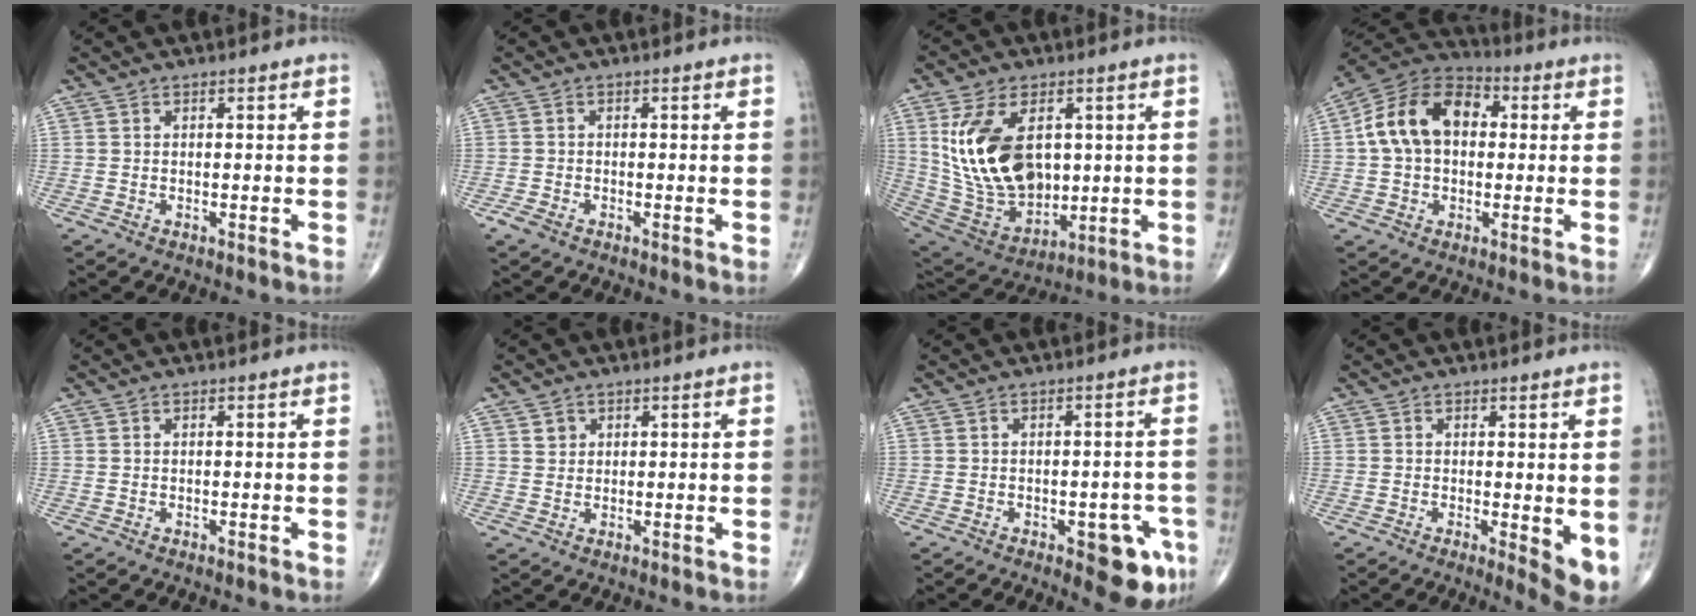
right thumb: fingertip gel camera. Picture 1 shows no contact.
{"total": 2.1, "force": [-1.1, 1.1, 1.5], "torque": [-0.033, -0.001, -0.024]}
{"total": 20.0, "force": [3.6, 12.5, 15.3], "torque": [-0.271, -0.020, 0.091]}
{"total": 14.9, "force": [1.8, 10.2, 10.6], "torque": [-0.173, 0.032, 0.019]}
{"total": 0.0}
{"total": 1.8, "force": [0.9, 1.5, 0.3], "torque": [0.007, -0.004, 0.011]}
{"total": 8.9, "force": [-3.9, 3.6, 7.1], "torque": [-0.057, 0.012, -0.041]}
{"total": 5.3, "force": [-0.3, 1.6, 5.0], "torque": [-0.069, -0.015, -0.006]}